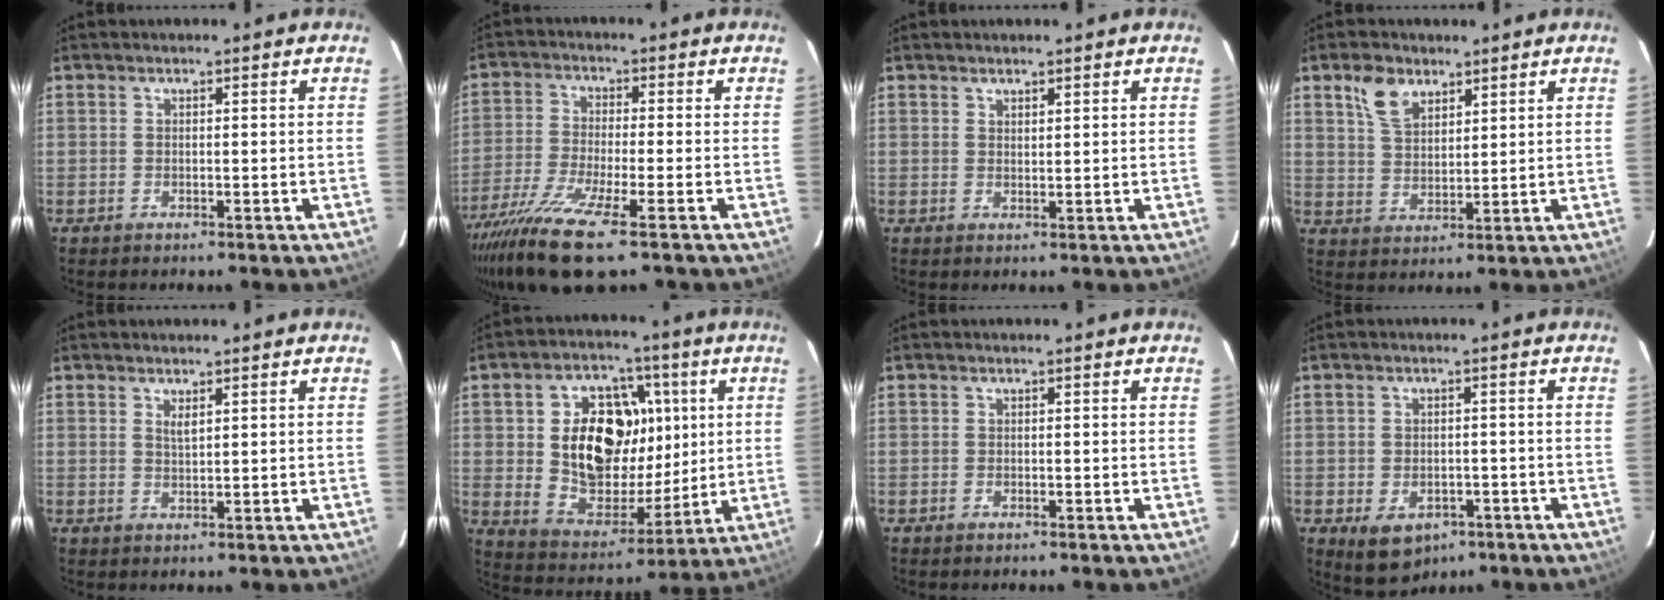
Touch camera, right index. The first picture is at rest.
{"total": 14.0, "force": [-9.8, 1.4, 9.9], "torque": [-0.216, -0.051, -0.182]}
{"total": 1.3, "force": [1.2, 0.3, 0.4], "torque": [-0.006, -0.001, 0.020]}
{"total": 6.8, "force": [4.2, 4.0, 3.7], "torque": [-0.069, 0.011, 0.082]}
{"total": 1.6, "force": [0.9, 0.5, 1.2], "torque": [-0.020, 0.000, 0.016]}
{"total": 18.2, "force": [3.8, 12.8, 12.4], "torque": [-0.239, 0.020, 0.084]}
{"total": 0.5, "force": [-0.4, 0.3, 0.1], "torque": [-0.001, 0.000, -0.007]}
{"total": 8.1, "force": [-4.1, 5.8, 4.1], "torque": [-0.082, -0.008, -0.045]}